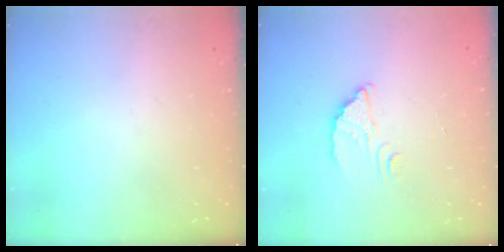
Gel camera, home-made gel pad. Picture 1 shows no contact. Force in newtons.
{"total": 2.6, "press": 2.6, "slide": 0.1}